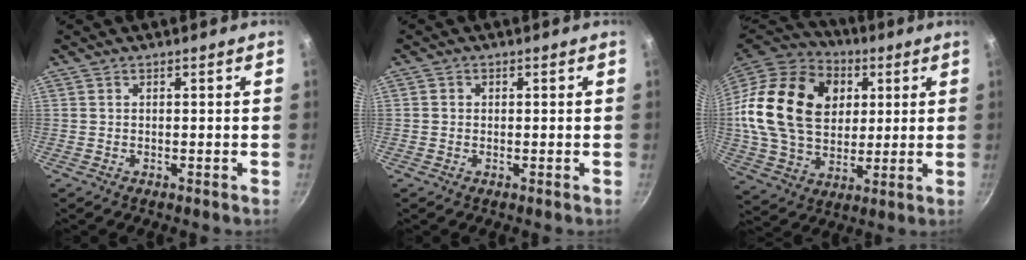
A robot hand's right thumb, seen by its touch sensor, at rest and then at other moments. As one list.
[{"total": 1.1, "force": [0.0, 1.0, 0.3], "torque": [-0.002, 0.001, -0.003]}, {"total": 26.1, "force": [5.6, 19.1, 17.0], "torque": [-0.291, 0.008, 0.100]}]